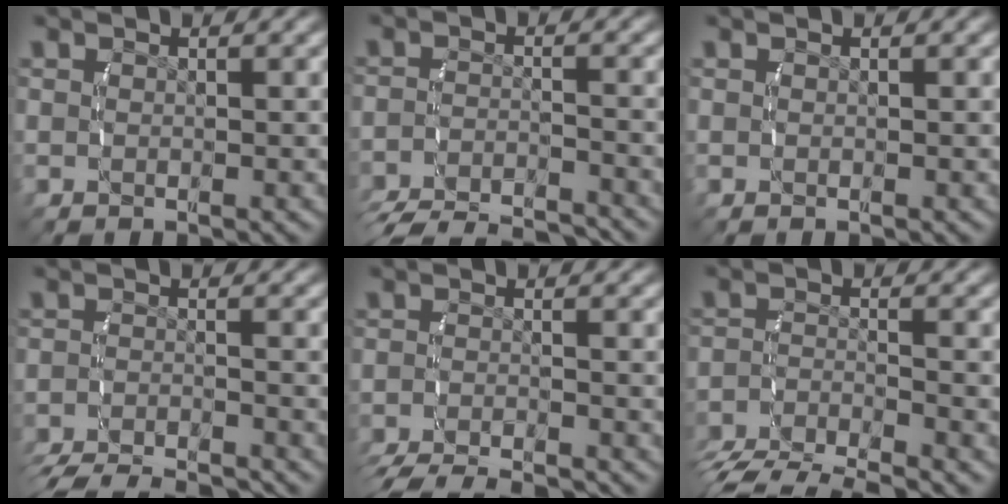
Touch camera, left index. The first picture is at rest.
{"total": 9.9, "force": [-9.5, 2.1, 1.9], "torque": [-0.008, -0.022, -0.149]}
{"total": 0.0}
{"total": 8.6, "force": [-8.2, 2.1, 1.8], "torque": [-0.016, -0.020, -0.128]}
{"total": 7.7, "force": [-7.2, 2.1, 1.9], "torque": [-0.024, -0.017, -0.112]}
{"total": 8.8, "force": [-8.4, 2.0, 1.7], "torque": [-0.009, -0.019, -0.136]}